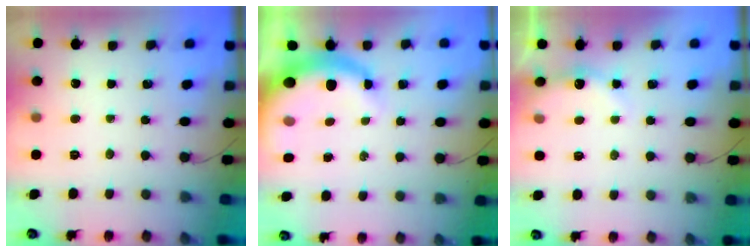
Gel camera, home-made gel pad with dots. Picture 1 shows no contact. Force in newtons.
{"total": 9.2, "press": 9.2, "slide": 1.2}
{"total": 6.7, "press": 6.5, "slide": 1.4}